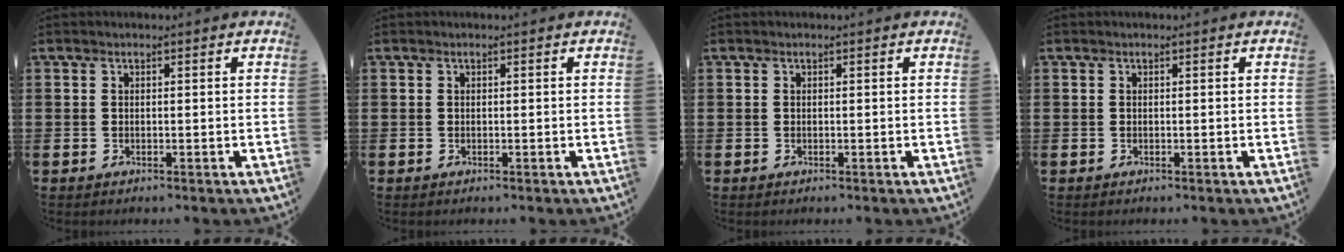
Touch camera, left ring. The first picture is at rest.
{"total": 0.0}
{"total": 0.0}
{"total": 0.0}